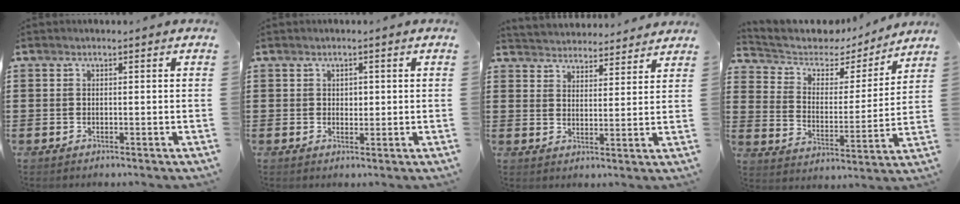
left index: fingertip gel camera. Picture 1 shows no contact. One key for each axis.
{"total": 1.2, "fx": 0.5, "fy": 0.9, "fz": 0.5, "tx": -0.012, "ty": 0.006, "tz": 0.008}
{"total": 3.8, "fx": 3.7, "fy": 0.3, "fz": -0.7, "tx": -0.004, "ty": -0.023, "tz": 0.066}
{"total": 4.8, "fx": 3.8, "fy": 2.8, "fz": 0.9, "tx": -0.049, "ty": -0.025, "tz": 0.059}